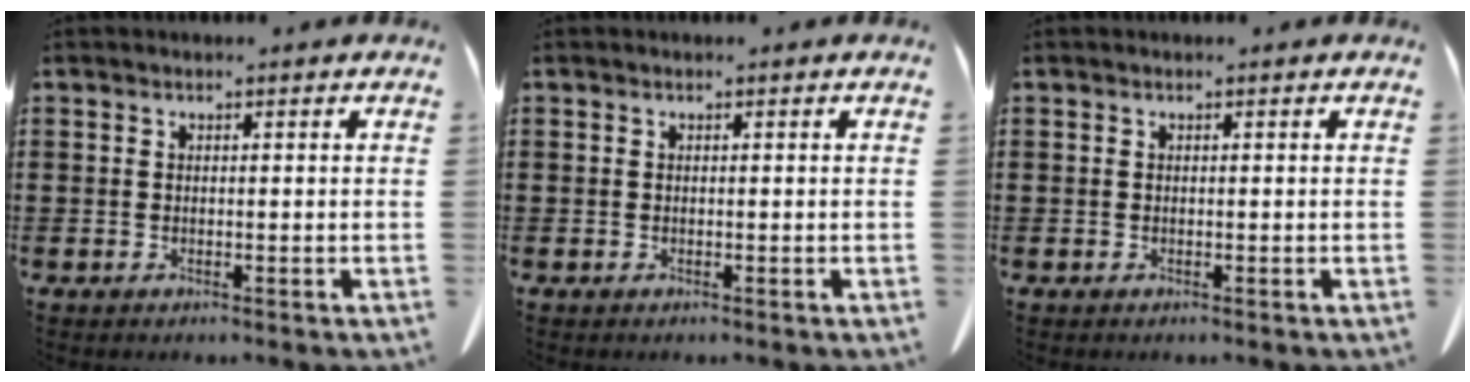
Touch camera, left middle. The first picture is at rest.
{"total": 0.0}
{"total": 0.0}